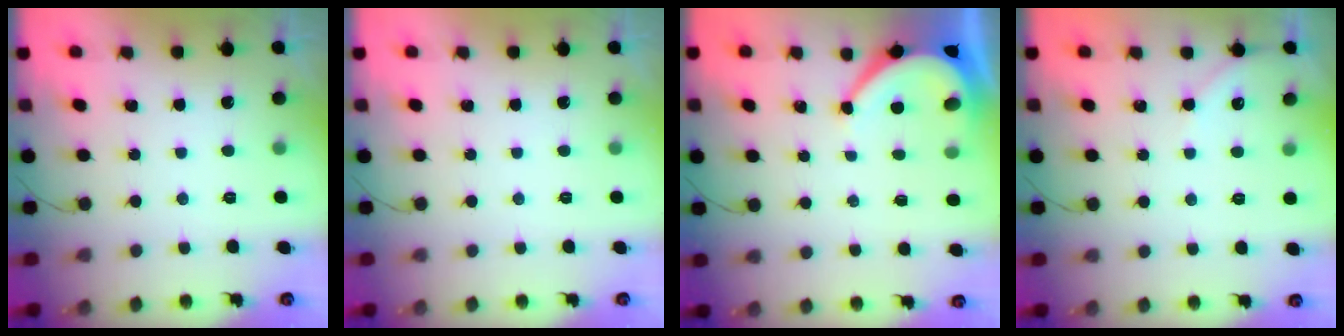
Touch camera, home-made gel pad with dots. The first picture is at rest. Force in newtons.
{"total": 0.0}
{"total": 7.0, "press": 7.0, "slide": 0.2}
{"total": 3.1, "press": 3.1, "slide": 0.5}